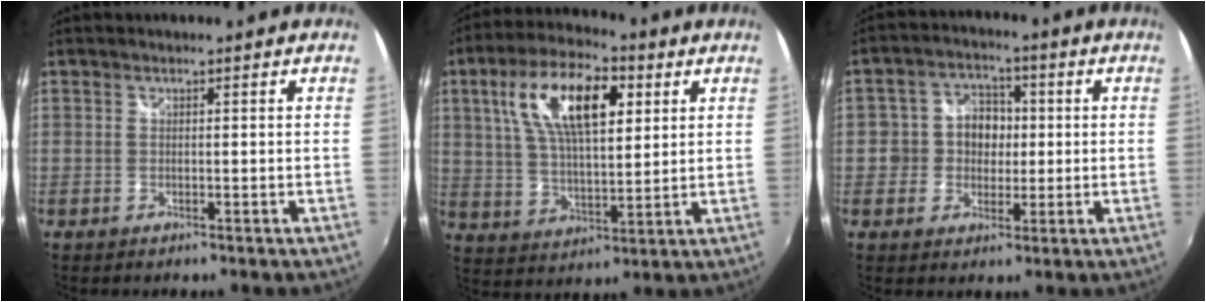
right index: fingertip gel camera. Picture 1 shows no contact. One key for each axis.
{"total": 16.0, "fx": 5.8, "fy": 6.7, "fz": 13.3, "tx": -0.244, "ty": 0.025, "tz": 0.105}
{"total": 7.0, "fx": -0.5, "fy": 6.5, "fz": 2.6, "tx": -0.046, "ty": 0.019, "tz": -0.010}